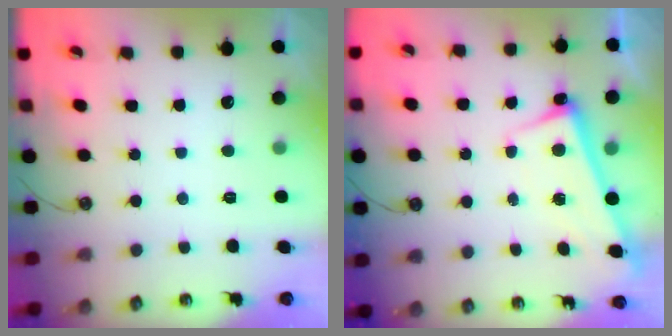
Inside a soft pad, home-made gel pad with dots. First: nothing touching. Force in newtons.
{"total": 2.6, "press": 2.5, "slide": 0.8}